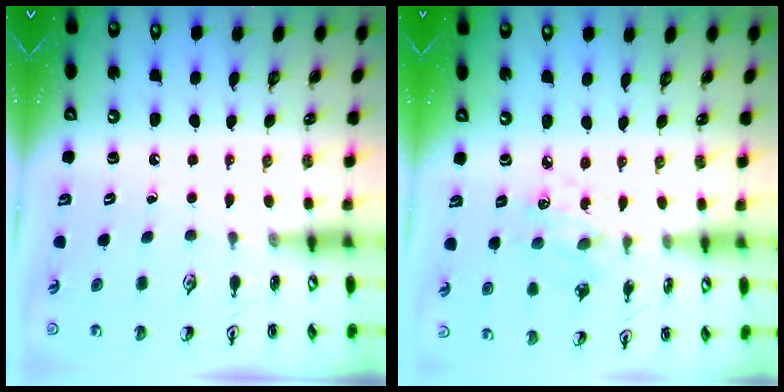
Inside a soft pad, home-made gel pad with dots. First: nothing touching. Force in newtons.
{"total": 3.3, "press": 3.1, "slide": 1.1}